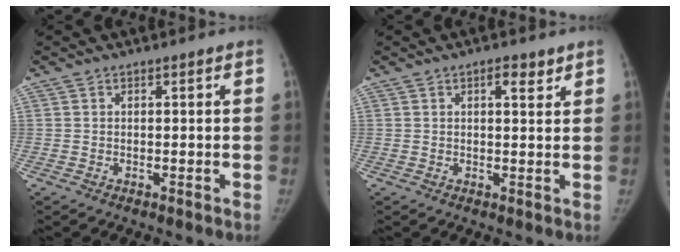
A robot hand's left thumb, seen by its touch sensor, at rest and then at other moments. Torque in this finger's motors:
{"motor_torque": [-0.27, -0.01, 0.34, -0.18, 0.03]}